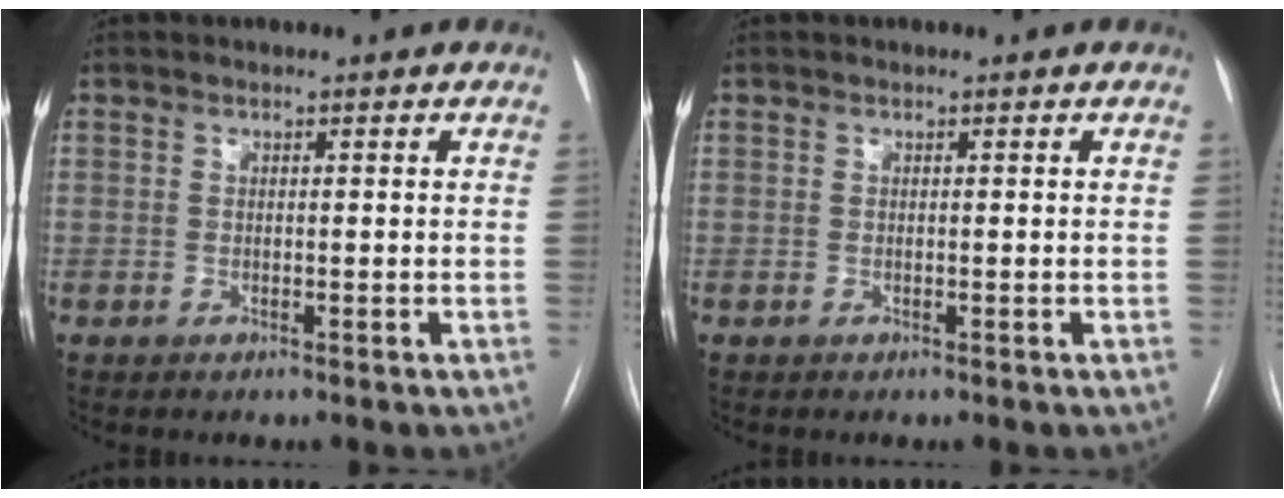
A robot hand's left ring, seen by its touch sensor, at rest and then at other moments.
{"total": 0.0}